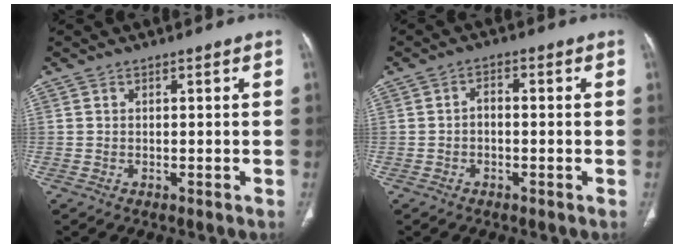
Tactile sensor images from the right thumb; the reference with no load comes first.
{"total": 2.1, "force": [-0.4, 1.3, 1.6], "torque": [-0.020, 0.013, -0.011]}